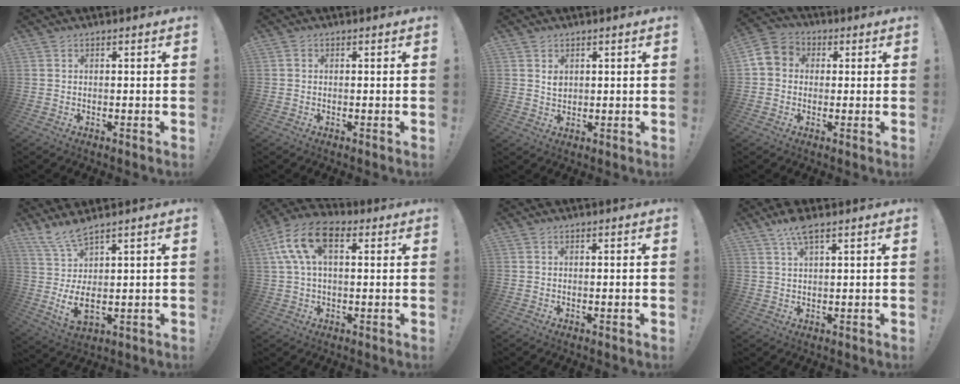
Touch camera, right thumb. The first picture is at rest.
{"total": 0.6, "force": [-0.1, 0.5, 0.2], "torque": [-0.004, 0.002, -0.001]}
{"total": 2.6, "force": [1.3, 2.1, 0.6], "torque": [0.007, -0.012, 0.020]}
{"total": 6.7, "force": [-0.3, 6.1, 2.9], "torque": [-0.044, 0.015, 0.000]}
{"total": 9.0, "force": [3.7, 2.6, 7.8], "torque": [-0.160, -0.037, 0.070]}
{"total": 13.6, "force": [4.2, 7.9, 10.2], "torque": [-0.206, 0.006, 0.080]}
{"total": 1.1, "force": [-0.2, -0.2, 1.1], "torque": [-0.017, -0.001, -0.005]}
{"total": 5.1, "force": [3.3, 1.0, 3.7], "torque": [-0.073, -0.010, 0.058]}